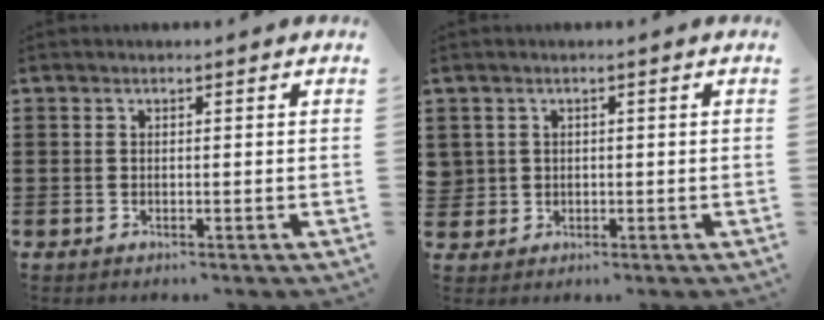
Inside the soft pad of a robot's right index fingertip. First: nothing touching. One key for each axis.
{"total": 1.5, "fx": 0.1, "fy": 1.5, "fz": 0.0, "tx": -0.006, "ty": 0.008, "tz": 0.001}